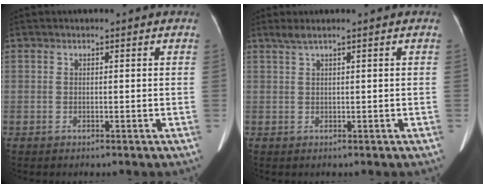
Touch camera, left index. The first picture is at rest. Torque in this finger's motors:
{"motor_torque": [-0.13, -0.02, -0.18, -0.06]}